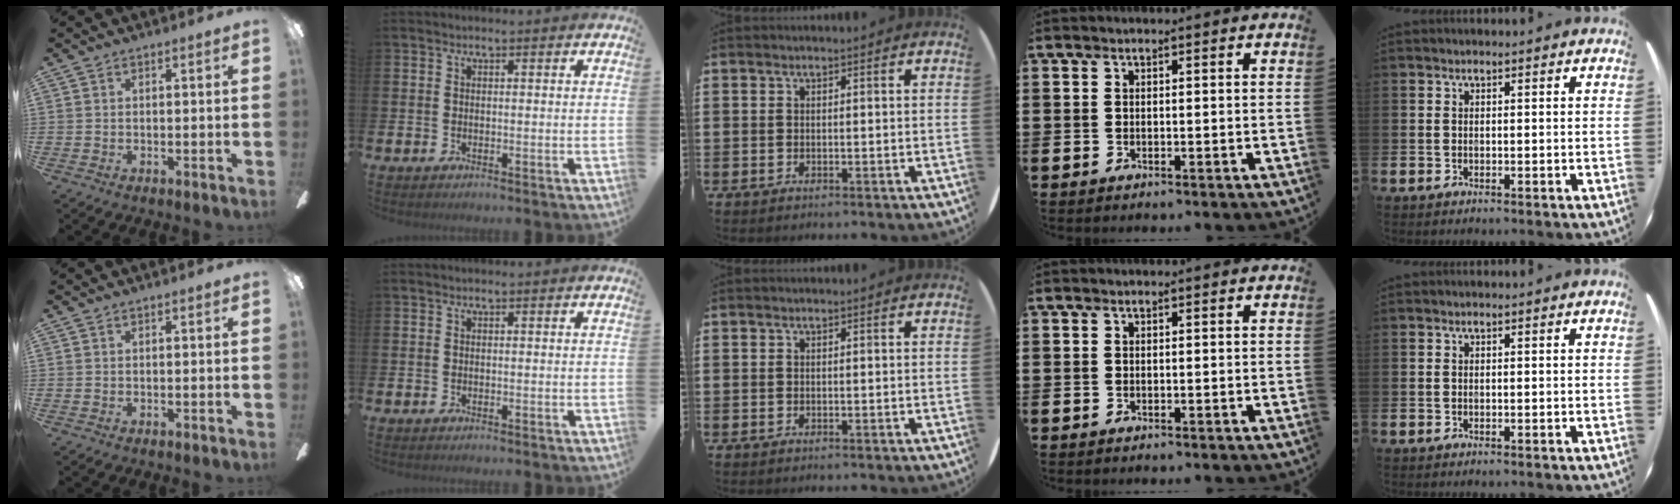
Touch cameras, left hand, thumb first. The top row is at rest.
{}